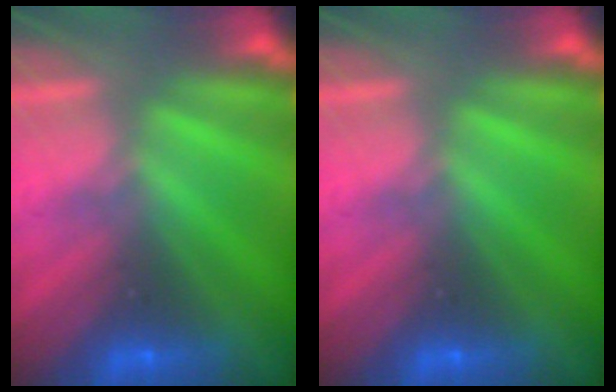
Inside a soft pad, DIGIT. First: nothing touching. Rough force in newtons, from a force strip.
{"total": 0.0}